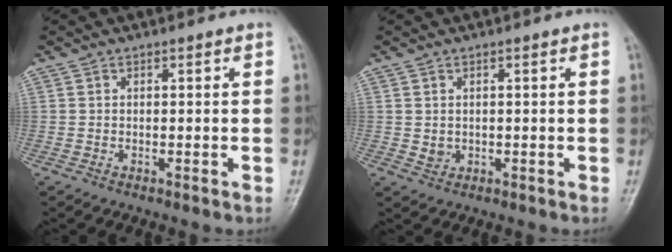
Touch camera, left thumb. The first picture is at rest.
{"total": 1.7, "force": [0.2, 1.4, 0.9], "torque": [-0.010, -0.002, 0.010]}